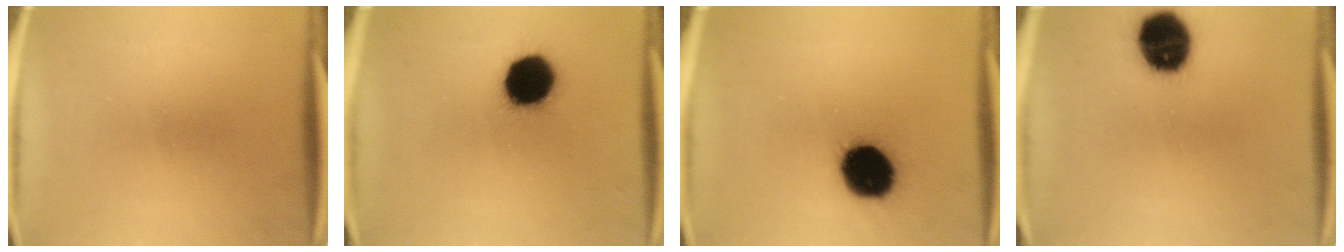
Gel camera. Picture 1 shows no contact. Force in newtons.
{"total": 14.6}
{"total": 17.3}
{"total": 14.8}